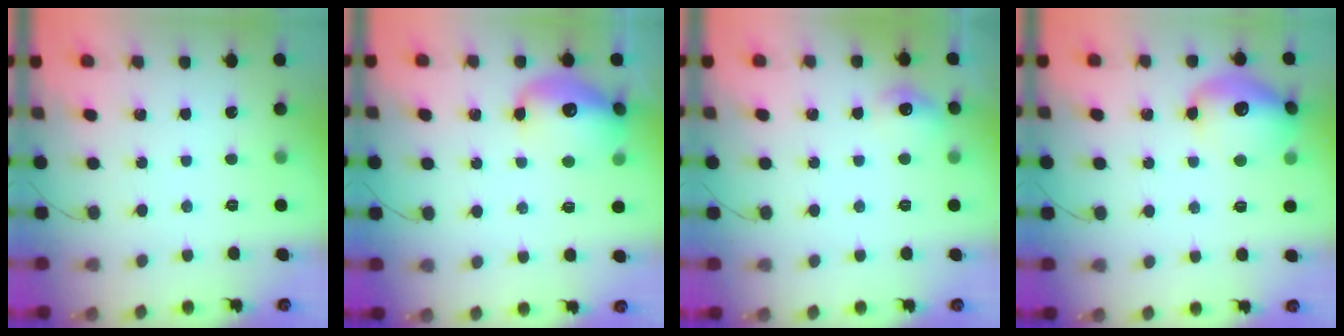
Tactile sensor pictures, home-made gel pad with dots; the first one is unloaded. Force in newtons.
{"total": 14.2, "press": 13.8, "slide": 3.2}
{"total": 7.4, "press": 7.4, "slide": 0.8}
{"total": 14.1, "press": 14.1, "slide": 0.9}